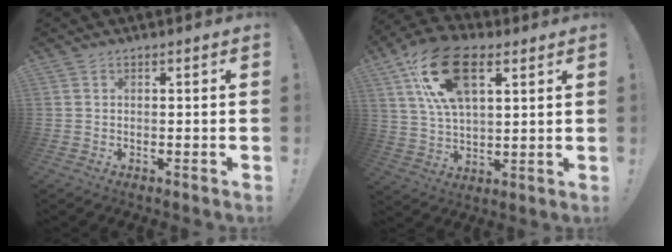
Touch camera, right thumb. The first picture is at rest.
{"total": 18.0, "force": [8.2, 9.1, 13.1], "torque": [-0.241, -0.021, 0.145]}